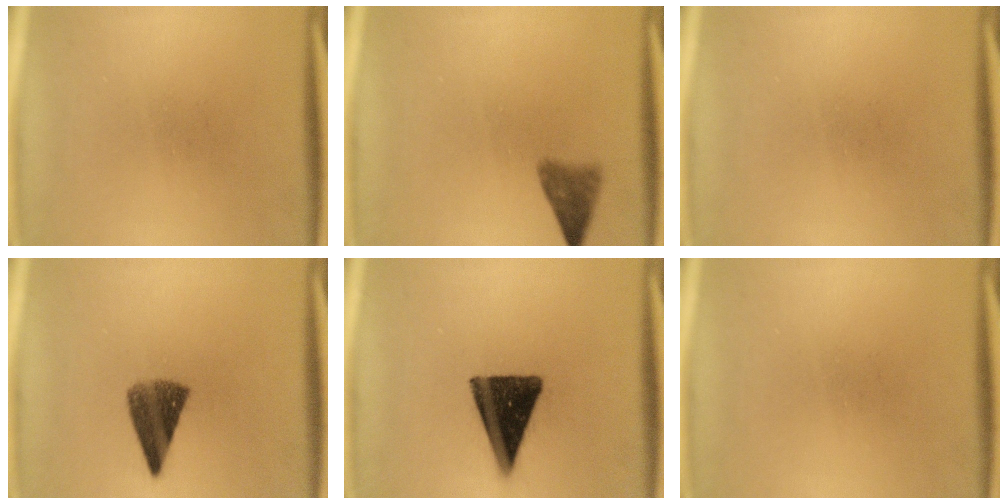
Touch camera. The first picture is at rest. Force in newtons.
{"total": 3.0}
{"total": 0.0}
{"total": 7.2}
{"total": 14.3}
{"total": 0.0}